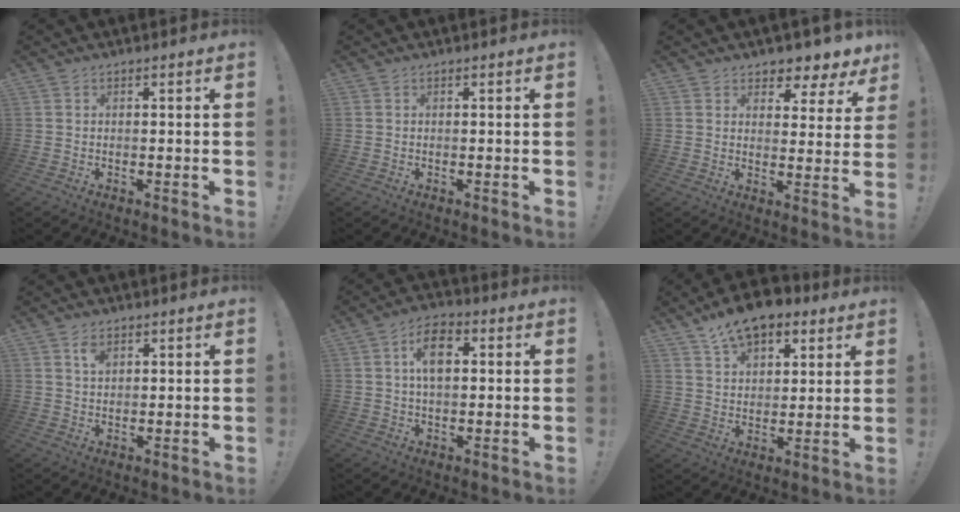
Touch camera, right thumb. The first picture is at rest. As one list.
[{"total": 0.0}, {"total": 5.5, "force": [4.6, 2.7, 1.5], "torque": [-0.013, -0.048, 0.082]}, {"total": 3.1, "force": [1.7, 1.7, 1.9], "torque": [-0.023, -0.007, 0.027]}, {"total": 8.9, "force": [1.8, 5.2, 7.0], "torque": [-0.109, 0.012, 0.031]}, {"total": 11.3, "force": [8.3, 5.9, 4.9], "torque": [-0.082, -0.051, 0.158]}]